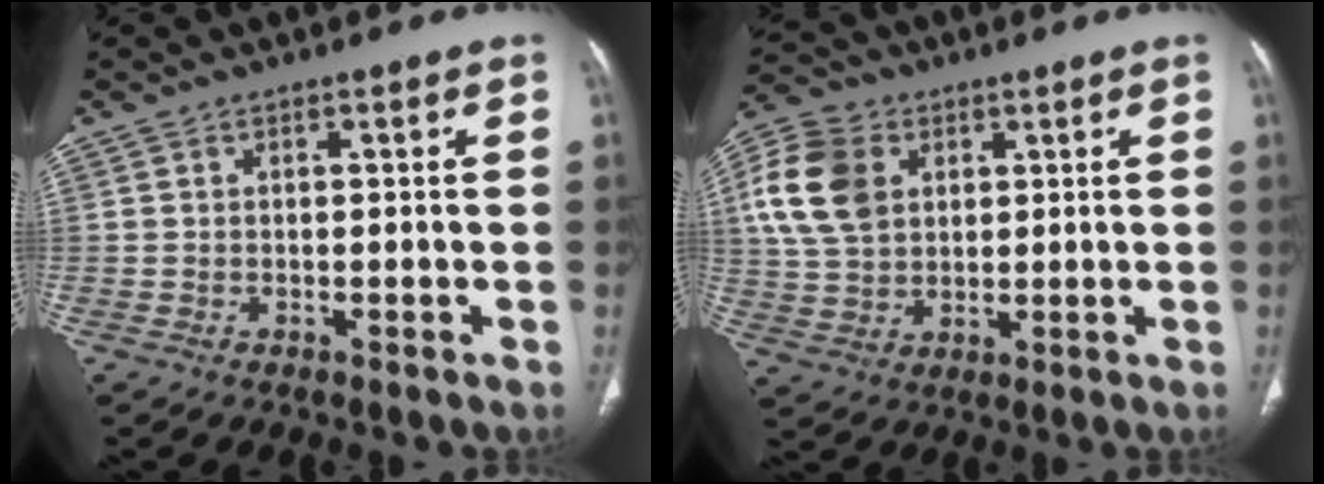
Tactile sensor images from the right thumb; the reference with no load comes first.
{"total": 13.4, "force": [3.7, 9.8, 8.3], "torque": [-0.154, 0.002, 0.069]}